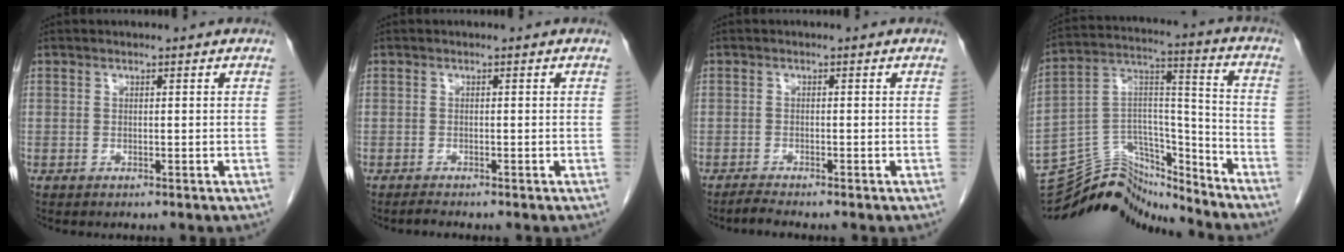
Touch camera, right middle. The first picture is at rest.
{"total": 0.8, "force": [-0.7, -0.1, 0.2], "torque": [-0.012, -0.004, -0.014]}
{"total": 1.5, "force": [-1.4, -0.3, 0.4], "torque": [-0.018, -0.007, -0.029]}
{"total": 15.5, "force": [-15.2, 2.7, 1.8], "torque": [-0.025, 0.070, -0.263]}